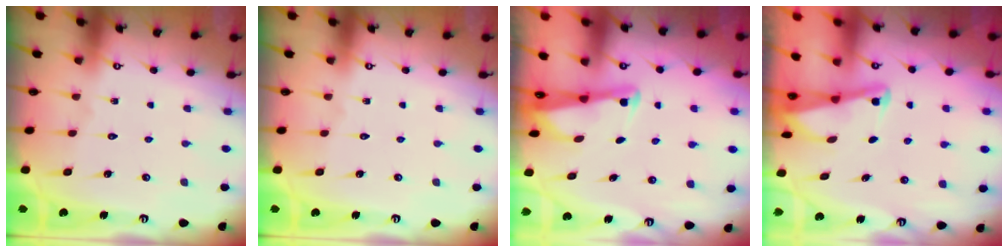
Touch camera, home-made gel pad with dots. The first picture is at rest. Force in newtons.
{"total": 0.0}
{"total": 2.6, "press": 2.6, "slide": 0.2}
{"total": 2.0, "press": 2.0, "slide": 0.3}